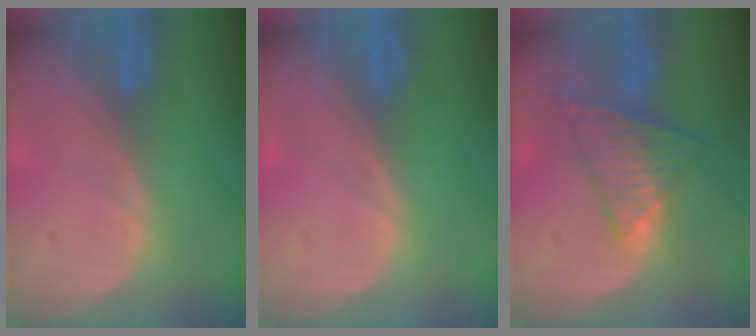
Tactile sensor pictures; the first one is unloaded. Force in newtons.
{"total": 0.0}
{"total": 7.7, "press": 6.4, "slide": 4.3}